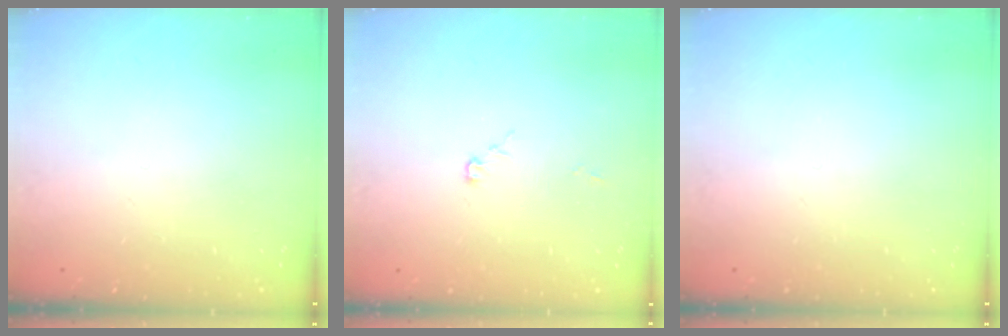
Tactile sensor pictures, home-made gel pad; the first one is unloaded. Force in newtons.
{"total": 4.5, "press": 4.5, "slide": 0.5}
{"total": 0.0}